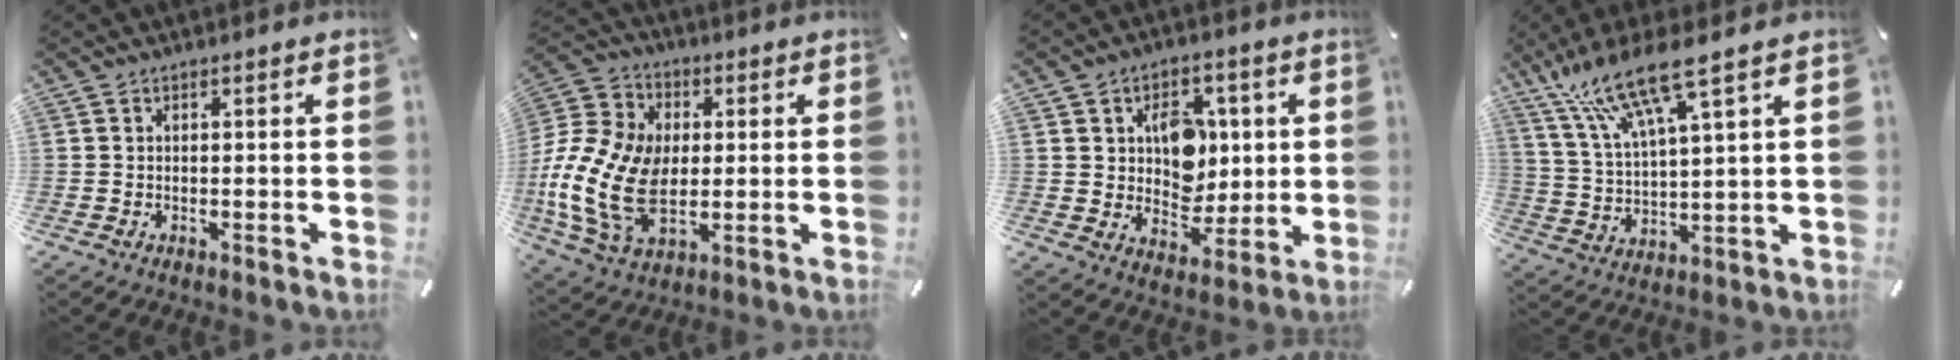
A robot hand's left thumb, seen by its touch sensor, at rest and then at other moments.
{"total": 19.7, "force": [-2.7, 13.9, 13.6], "torque": [-0.309, 0.018, -0.046]}
{"total": 10.8, "force": [2.7, 9.0, 5.4], "torque": [-0.073, -0.005, 0.051]}
{"total": 14.0, "force": [10.1, 2.5, 9.3], "torque": [-0.213, -0.040, 0.174]}